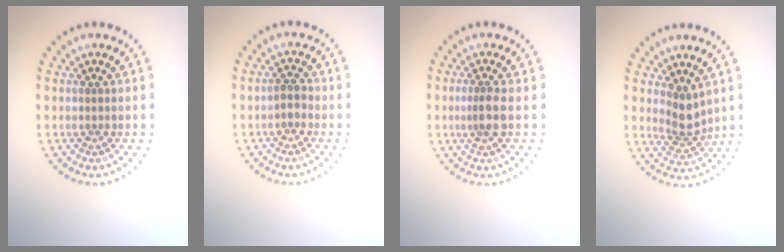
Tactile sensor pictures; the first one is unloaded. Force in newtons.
{"total": 1.1, "press": 1.1, "slide": 0.4}
{"total": 2.1, "press": 1.6, "slide": 1.3}
{"total": 2.4, "press": 1.8, "slide": 1.6}